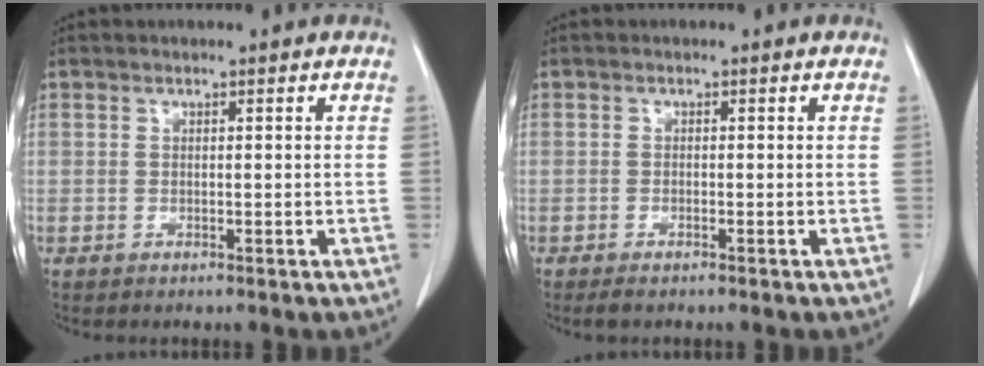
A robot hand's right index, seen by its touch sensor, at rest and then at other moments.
{"total": 1.7, "force": [-1.3, 0.3, 1.0], "torque": [-0.015, -0.003, -0.020]}